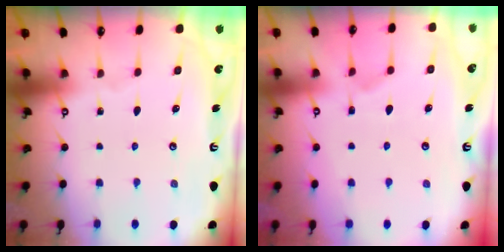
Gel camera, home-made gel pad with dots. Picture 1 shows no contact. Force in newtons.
{"total": 1.4, "press": 0.2, "slide": 1.4}